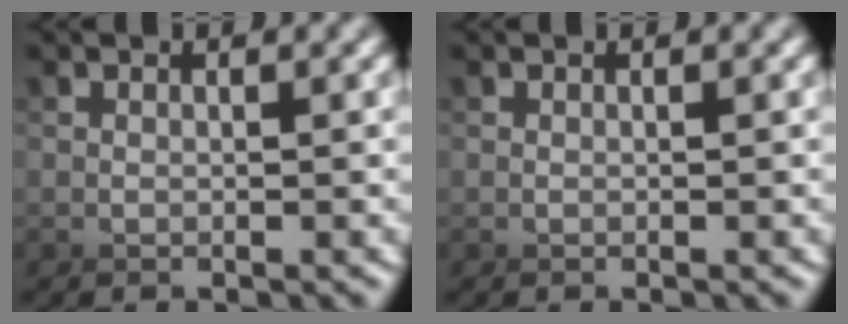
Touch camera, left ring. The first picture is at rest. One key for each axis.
{"total": 0.0}